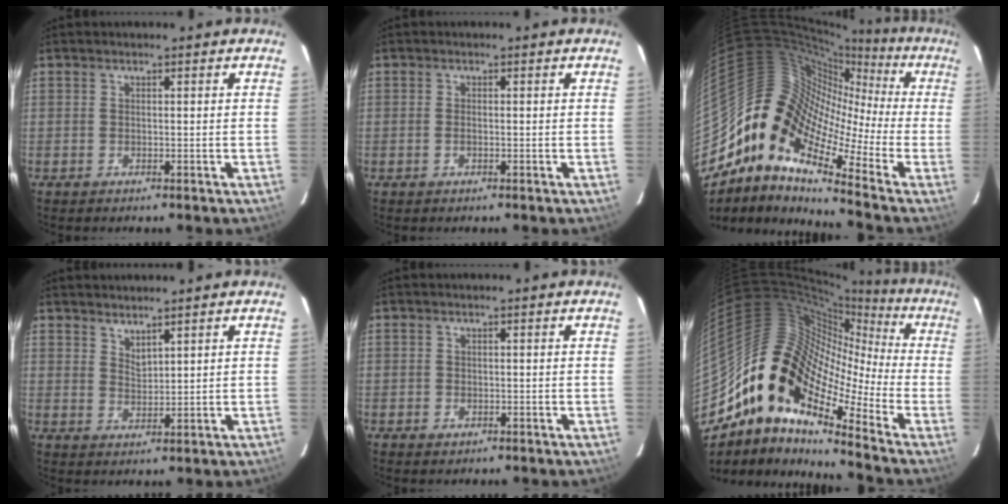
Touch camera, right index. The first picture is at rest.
{"total": 0.9, "force": [-0.2, 0.4, 0.8], "torque": [-0.017, 0.000, -0.006]}
{"total": 12.5, "force": [-3.5, 7.7, 9.2], "torque": [-0.129, 0.016, -0.094]}
{"total": 2.7, "force": [2.4, 0.5, 1.1], "torque": [-0.017, 0.000, 0.043]}
{"total": 1.2, "force": [-0.6, 1.0, 0.3], "torque": [-0.006, -0.001, -0.008]}
{"total": 14.9, "force": [-8.1, 7.6, 9.8], "torque": [-0.143, 0.012, -0.178]}